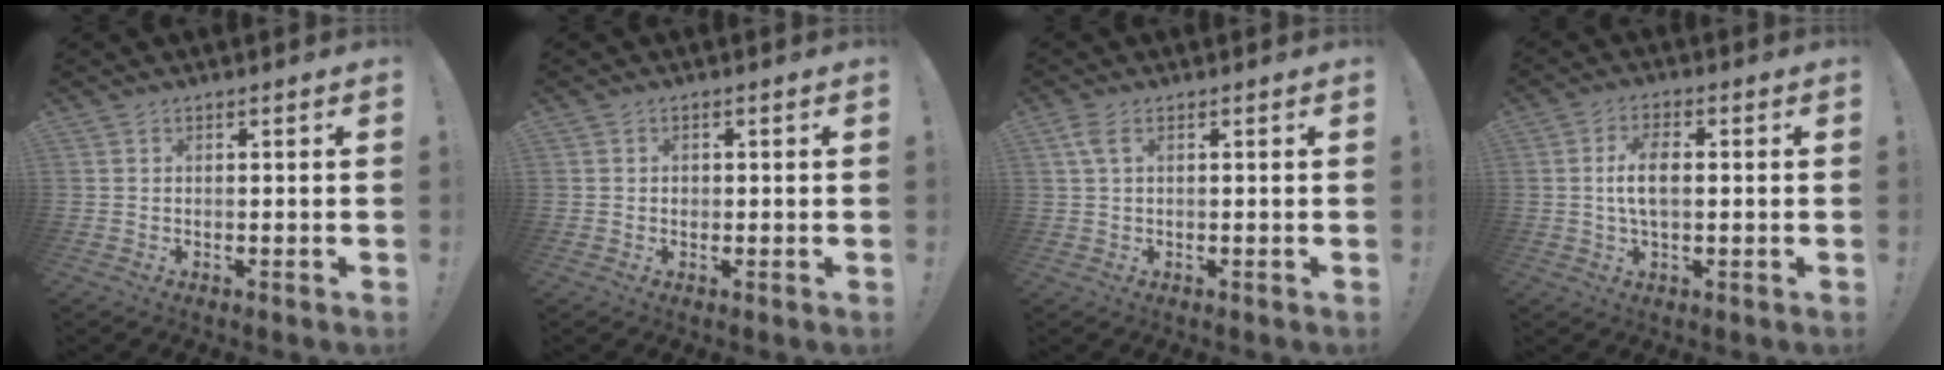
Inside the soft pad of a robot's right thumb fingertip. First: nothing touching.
{"total": 1.0, "force": [-0.2, 0.9, 0.3], "torque": [-0.010, 0.004, -0.003]}
{"total": 3.2, "force": [1.2, 1.0, 2.7], "torque": [-0.058, 0.003, 0.023]}
{"total": 7.5, "force": [0.2, 3.5, 6.6], "torque": [-0.121, 0.002, 0.002]}